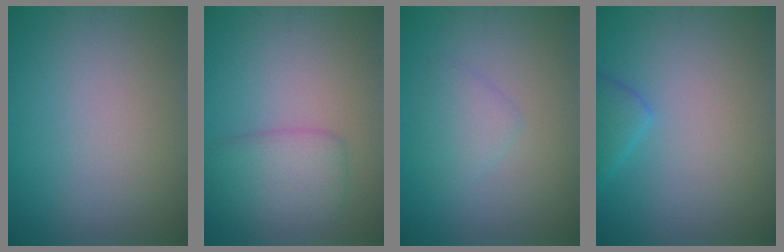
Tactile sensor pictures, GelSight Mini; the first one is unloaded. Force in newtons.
{"total": 3.7, "press": 3.7, "slide": 0.1}
{"total": 1.9, "press": 1.8, "slide": 0.1}
{"total": 2.0, "press": 1.9, "slide": 0.2}